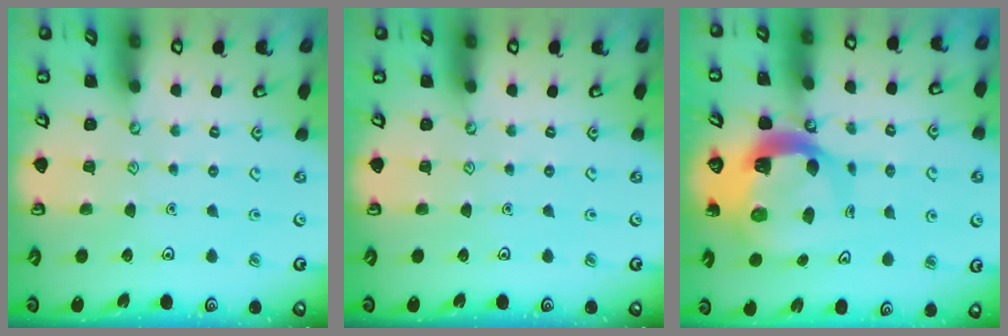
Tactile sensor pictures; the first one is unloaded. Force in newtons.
{"total": 0.0}
{"total": 8.4, "press": 8.3, "slide": 0.9}